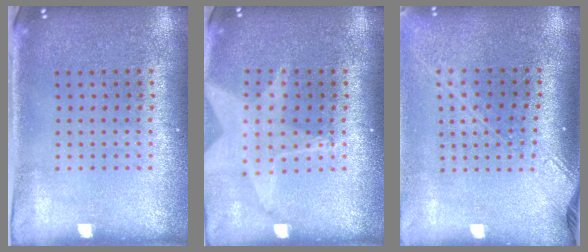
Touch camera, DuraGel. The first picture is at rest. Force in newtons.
{"total": 1.4, "press": 1.4, "slide": 0.3}
{"total": 2.1, "press": 1.6, "slide": 1.4}